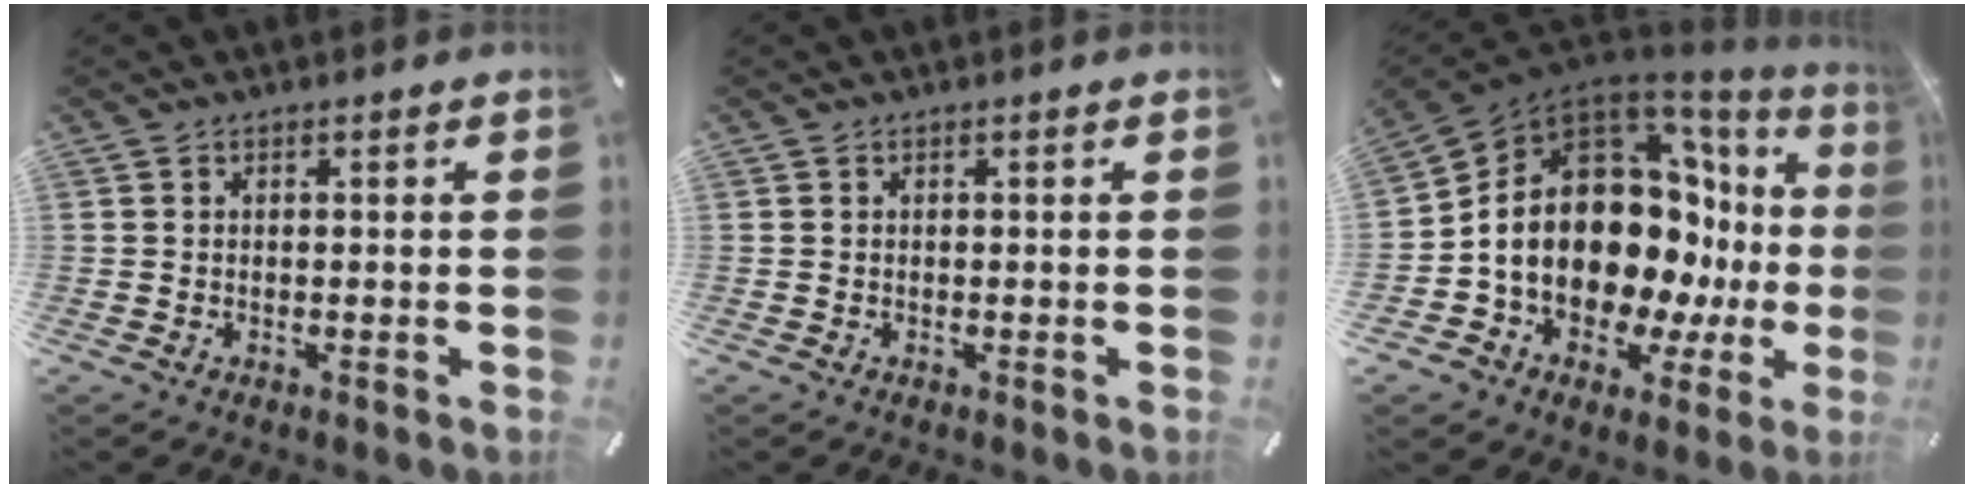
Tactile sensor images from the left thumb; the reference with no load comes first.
{"total": 0.0}
{"total": 21.8, "force": [0.6, 14.8, 16.0], "torque": [-0.288, -0.048, 0.029]}